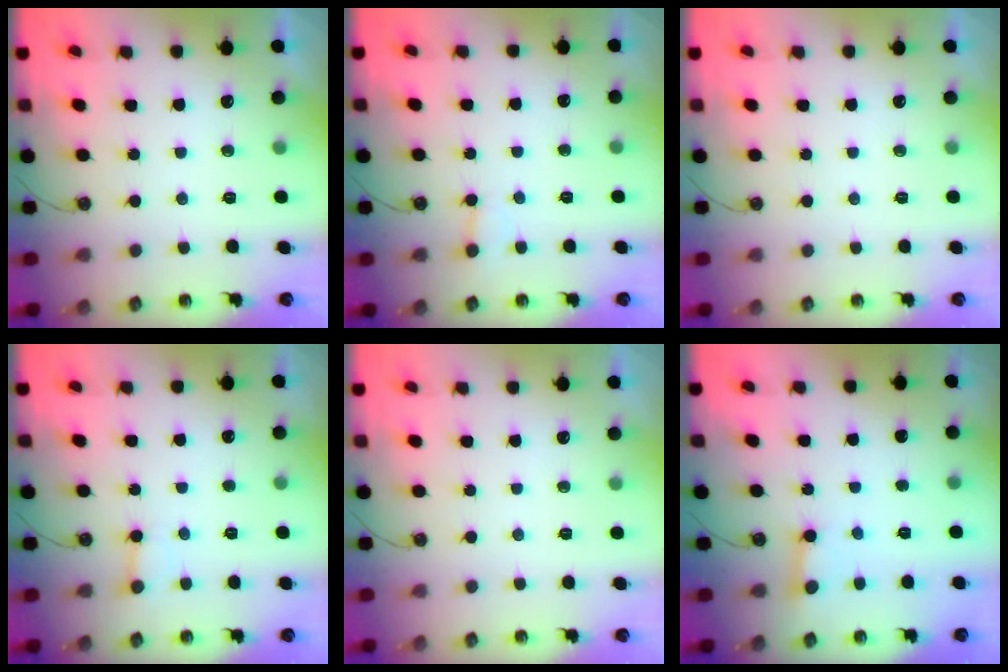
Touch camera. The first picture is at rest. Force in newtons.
{"total": 2.5, "press": 2.4, "slide": 0.5}
{"total": 0.0}
{"total": 2.2, "press": 2.2, "slide": 0.2}
{"total": 0.0}
{"total": 2.4, "press": 2.4, "slide": 0.2}